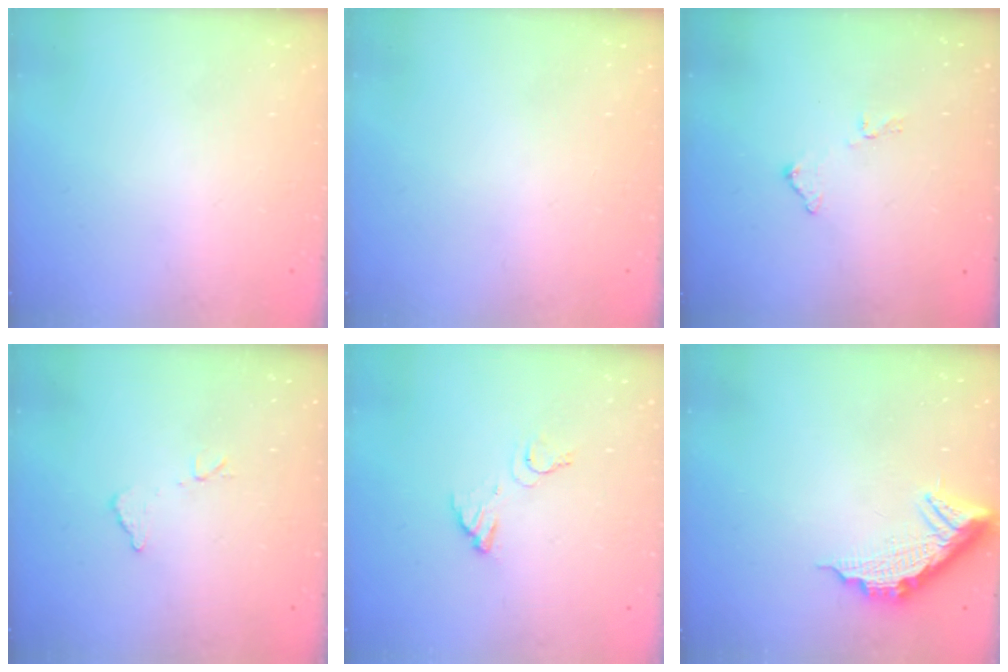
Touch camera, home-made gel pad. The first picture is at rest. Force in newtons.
{"total": 0.0}
{"total": 8.1, "press": 8.1, "slide": 0.4}
{"total": 7.0, "press": 7.0, "slide": 0.2}
{"total": 6.1, "press": 6.1, "slide": 0.4}
{"total": 12.7, "press": 12.7, "slide": 0.8}